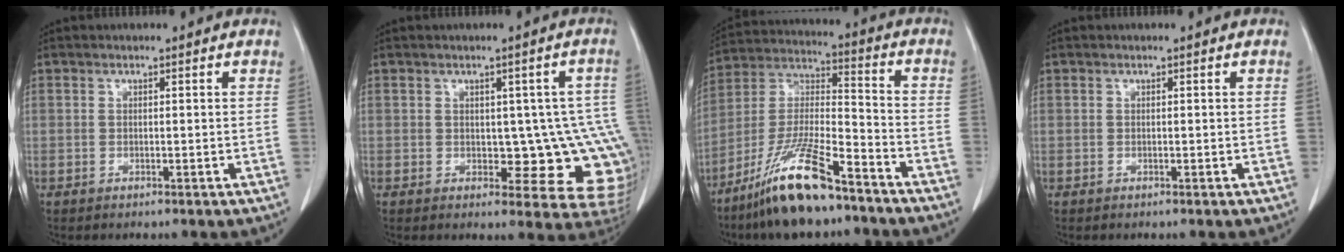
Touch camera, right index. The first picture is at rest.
{"total": 10.2, "force": [-0.6, 4.4, 9.2], "torque": [-0.092, 0.004, 0.002]}
{"total": 15.8, "force": [-11.1, 2.4, 11.0], "torque": [-0.226, -0.018, -0.202]}
{"total": 0.0}